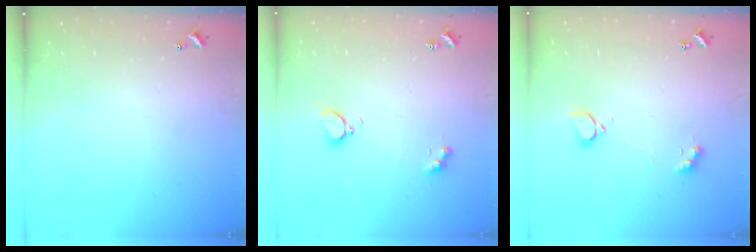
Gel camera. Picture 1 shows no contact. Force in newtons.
{"total": 3.6, "press": 3.5, "slide": 0.7}
{"total": 2.5, "press": 2.4, "slide": 0.5}